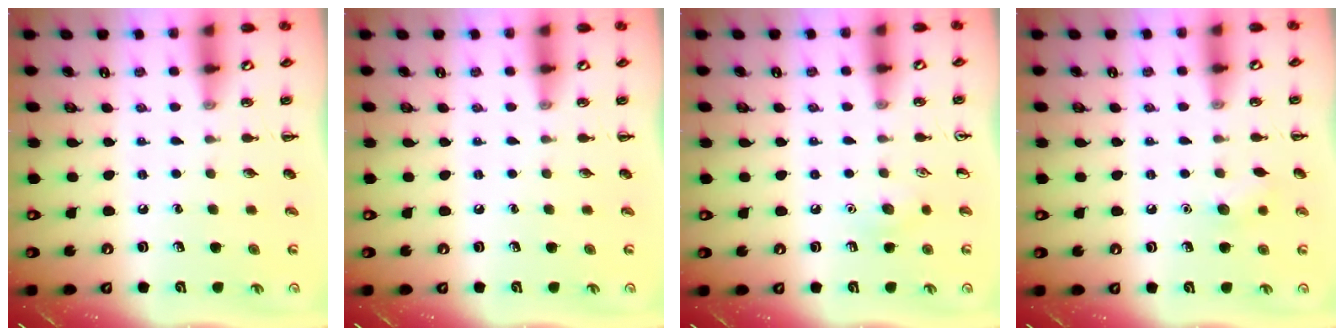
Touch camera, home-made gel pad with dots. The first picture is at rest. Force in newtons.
{"total": 0.0}
{"total": 6.8, "press": 6.5, "slide": 2.1}
{"total": 6.8, "press": 6.6, "slide": 1.7}